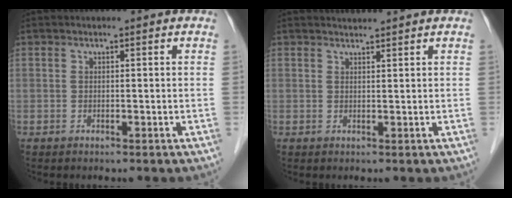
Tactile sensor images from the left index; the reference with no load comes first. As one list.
[{"total": 1.7, "force": [1.6, -0.4, 0.2], "torque": [-0.006, 0.009, 0.033]}]